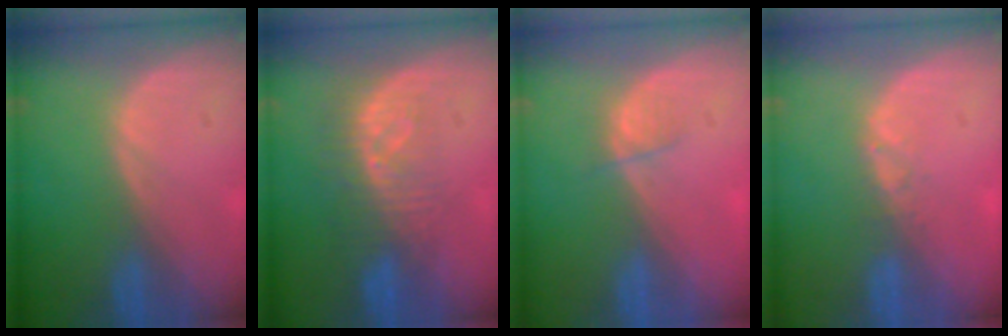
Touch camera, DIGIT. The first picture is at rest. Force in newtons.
{"total": 8.4, "press": 7.4, "slide": 3.9}
{"total": 1.9, "press": 1.7, "slide": 0.8}
{"total": 1.3, "press": 1.0, "slide": 0.8}